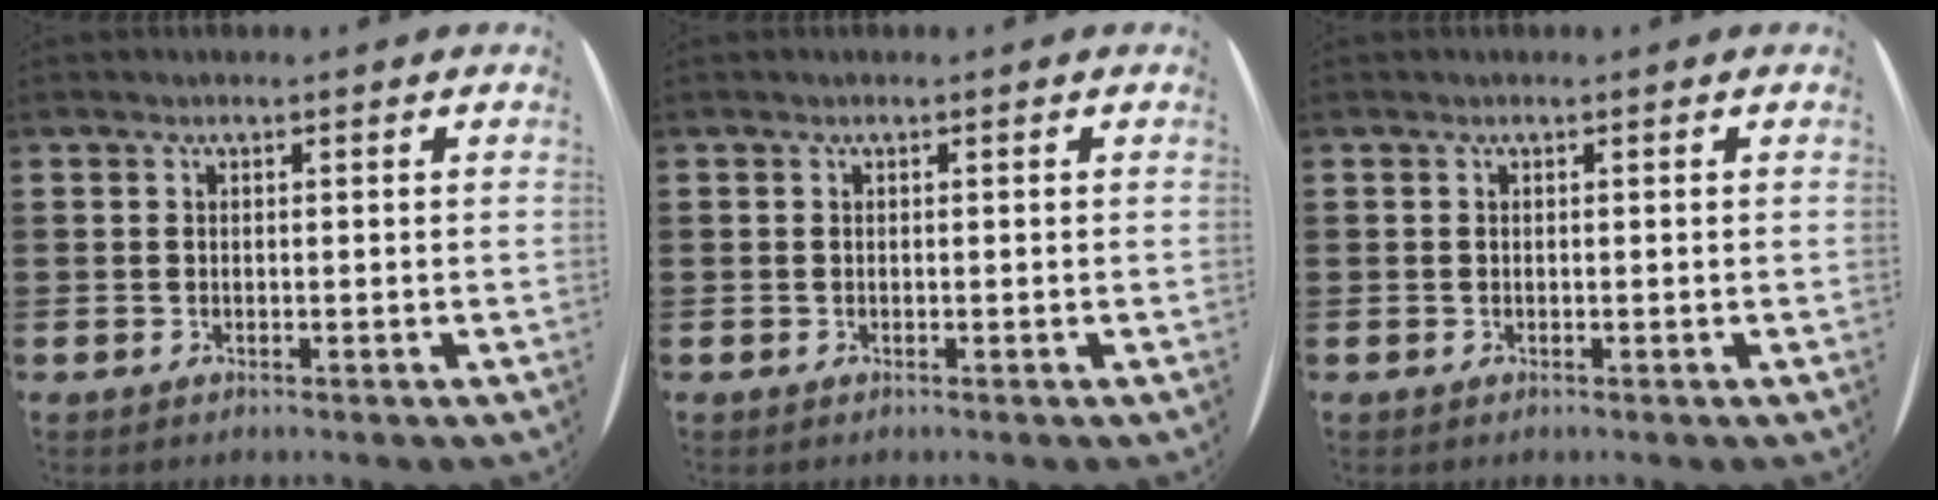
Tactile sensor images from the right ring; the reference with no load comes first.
{"total": 0.0}
{"total": 0.0}